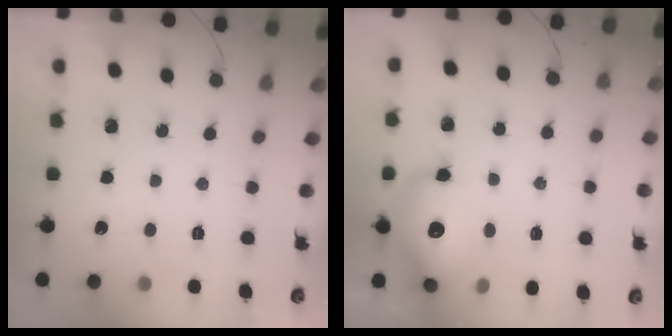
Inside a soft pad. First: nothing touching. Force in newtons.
{"total": 15.0, "press": 14.4, "slide": 4.5}